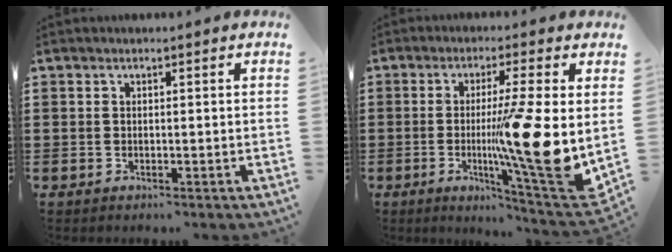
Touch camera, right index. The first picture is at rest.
{"total": 13.4, "force": [-0.3, 0.7, 13.4], "torque": [-0.215, -0.033, -0.011]}